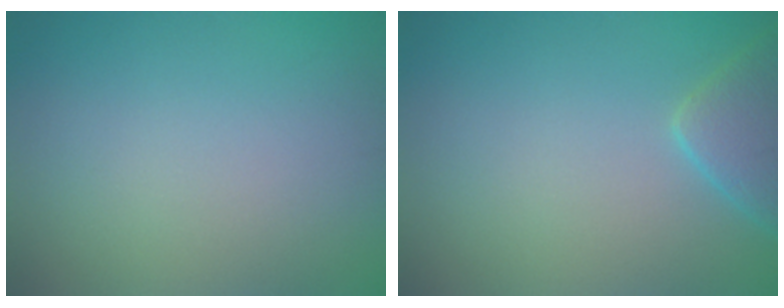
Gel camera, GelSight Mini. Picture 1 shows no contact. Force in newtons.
{"total": 3.7, "press": 3.7, "slide": 0.3}